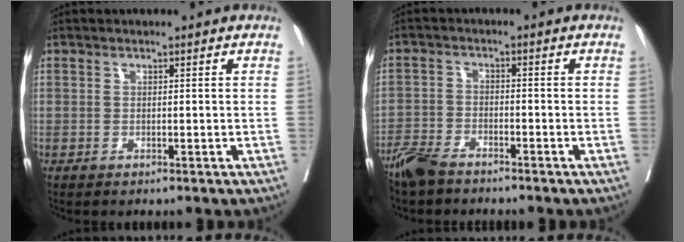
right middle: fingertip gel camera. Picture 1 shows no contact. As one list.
[{"total": 5.1, "force": [-4.5, 1.4, 2.1], "torque": [-0.043, -0.011, -0.087]}]